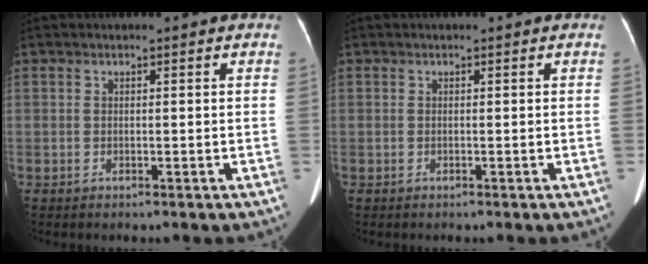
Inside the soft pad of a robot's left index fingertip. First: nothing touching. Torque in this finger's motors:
{"motor_torque": [0.01, 0.01, 0.00, 0.00]}